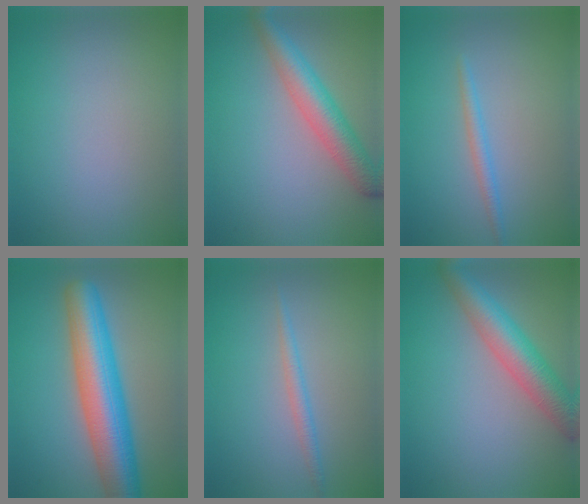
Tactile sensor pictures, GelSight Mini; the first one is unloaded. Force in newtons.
{"total": 4.9, "press": 4.9, "slide": 0.2}
{"total": 1.5, "press": 1.5, "slide": 0.1}
{"total": 9.4, "press": 9.4, "slide": 0.2}
{"total": 1.5, "press": 1.5, "slide": 0.1}
{"total": 5.7, "press": 5.7, "slide": 0.2}